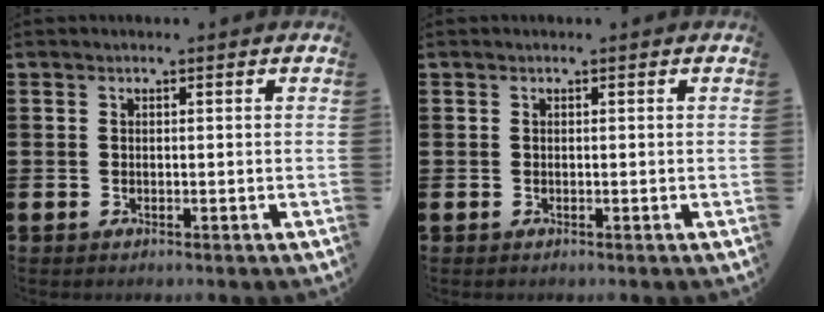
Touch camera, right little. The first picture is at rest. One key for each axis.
{"total": 0.0}